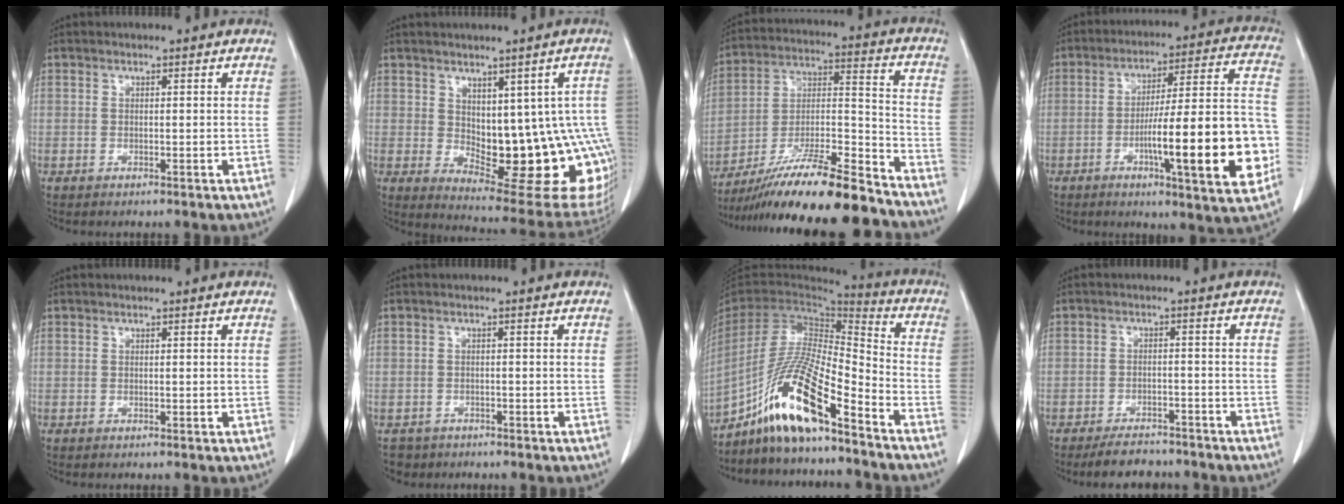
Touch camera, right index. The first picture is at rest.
{"total": 18.4, "force": [-2.0, 7.0, 16.8], "torque": [-0.147, 0.004, 0.001]}
{"total": 22.6, "force": [-18.9, 1.2, 12.2], "torque": [-0.207, -0.008, -0.325]}
{"total": 20.6, "force": [-5.5, 2.0, 19.7], "torque": [-0.245, 0.016, -0.074]}
{"total": 0.0}
{"total": 2.7, "force": [-2.0, 1.8, -0.4], "torque": [0.000, 0.004, -0.035]}
{"total": 15.9, "force": [-10.9, 1.8, 11.4], "torque": [-0.223, -0.004, -0.203]}
{"total": 5.9, "force": [-5.2, 2.4, 1.4], "torque": [-0.018, 0.001, -0.078]}